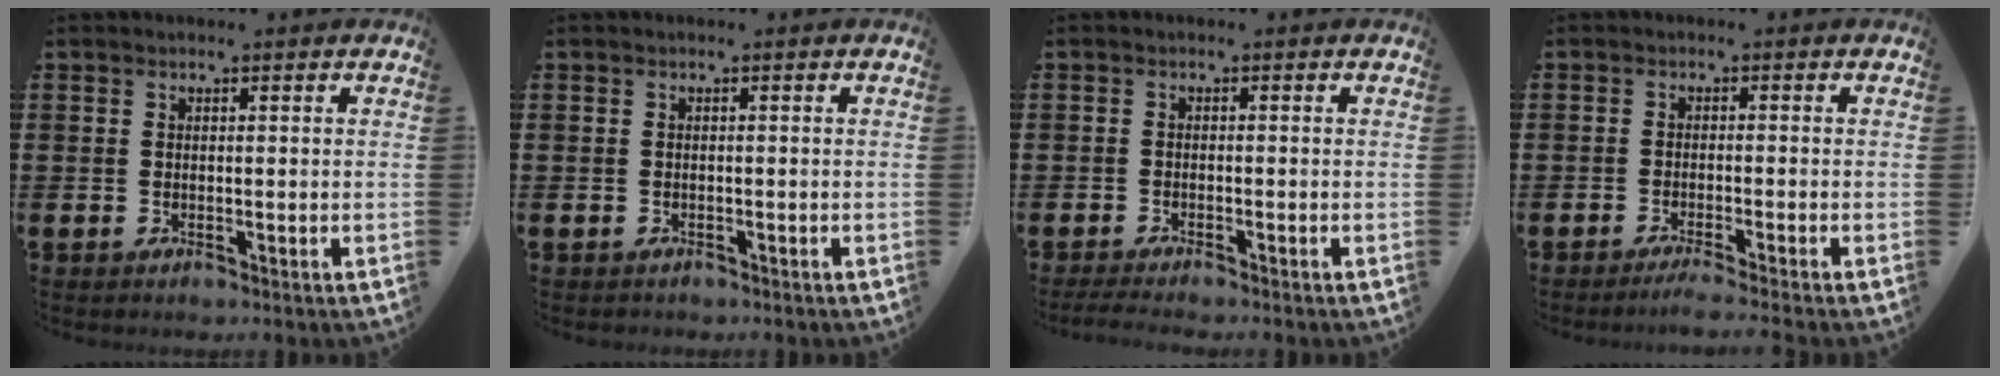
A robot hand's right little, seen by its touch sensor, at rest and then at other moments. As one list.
[{"total": 0.0}, {"total": 0.9, "force": [-0.6, 0.0, 0.7], "torque": [-0.009, -0.002, -0.012]}, {"total": 1.5, "force": [-1.2, -0.2, 0.9], "torque": [-0.013, 0.002, -0.024]}]